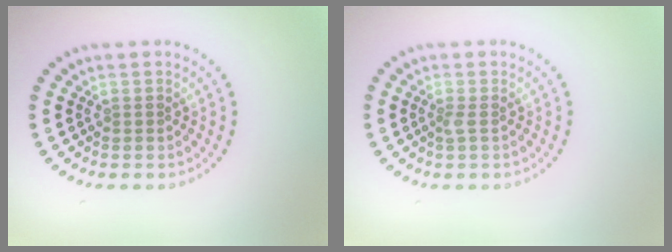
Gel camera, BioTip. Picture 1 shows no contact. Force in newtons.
{"total": 0.6, "press": 0.5, "slide": 0.4}